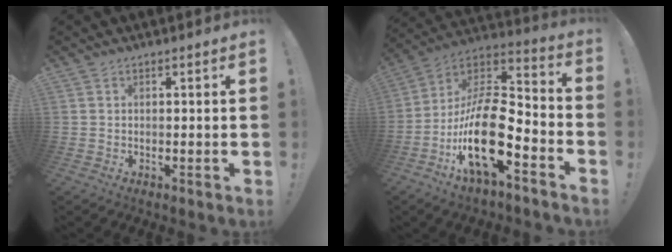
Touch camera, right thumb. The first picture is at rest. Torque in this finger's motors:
{"motor_torque": [3.08, 1.97, 1.91, -0.85, 0.53]}